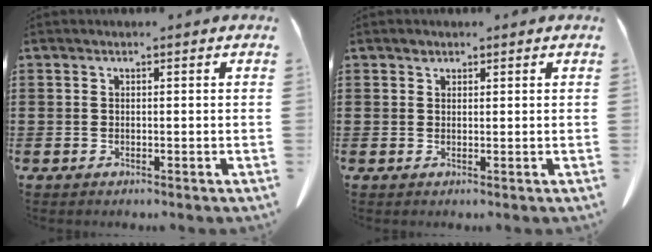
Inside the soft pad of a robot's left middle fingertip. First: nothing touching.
{"total": 1.0, "force": [0.7, 0.6, 0.3], "torque": [-0.008, 0.001, 0.015]}